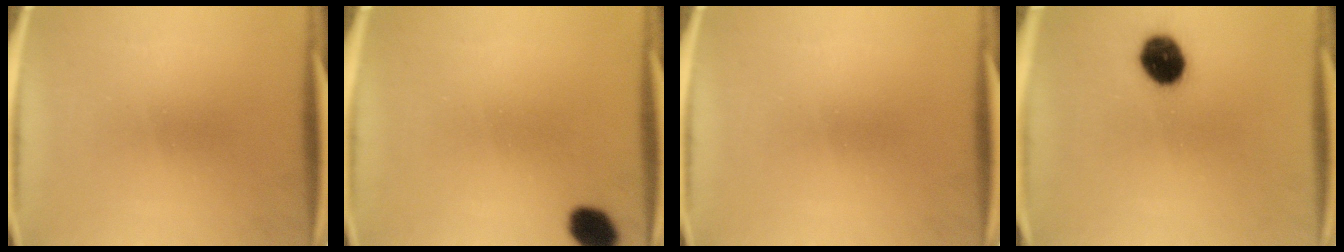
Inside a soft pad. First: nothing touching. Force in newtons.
{"total": 5.8}
{"total": 0.0}
{"total": 9.6}